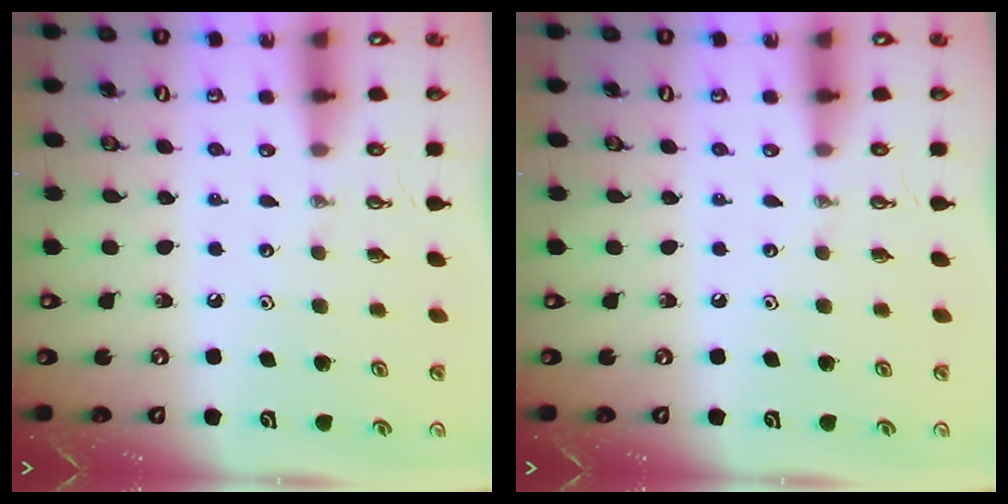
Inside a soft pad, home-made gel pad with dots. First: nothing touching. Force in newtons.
{"total": 0.0}